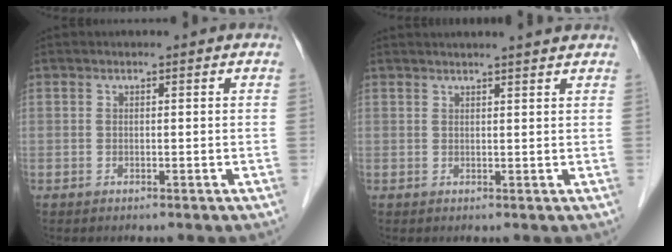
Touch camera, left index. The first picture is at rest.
{"total": 6.6, "force": [6.0, -0.2, 2.6], "torque": [-0.034, 0.023, 0.066]}